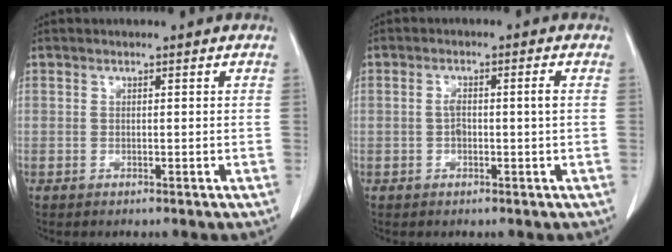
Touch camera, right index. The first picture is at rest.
{"total": 3.0, "force": [-0.1, 0.4, 3.0], "torque": [-0.060, 0.007, -0.001]}